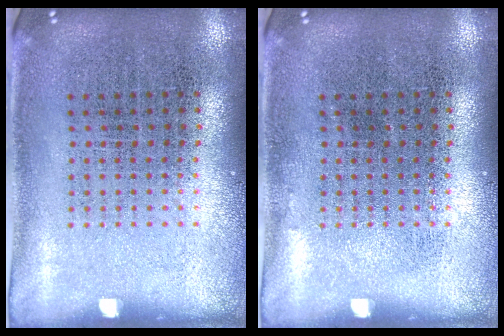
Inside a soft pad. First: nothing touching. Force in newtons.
{"total": 0.0}